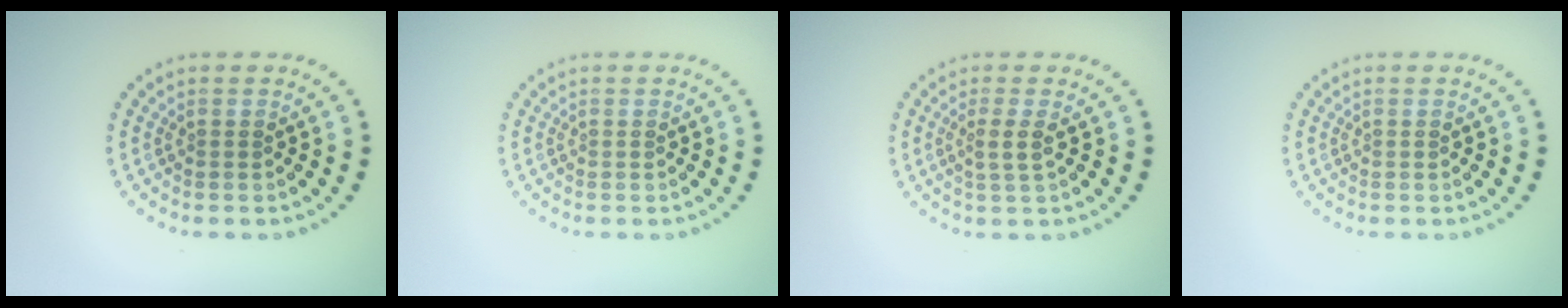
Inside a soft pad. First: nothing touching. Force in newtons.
{"total": 0.0}
{"total": 1.6, "press": 1.2, "slide": 1.0}
{"total": 0.0}